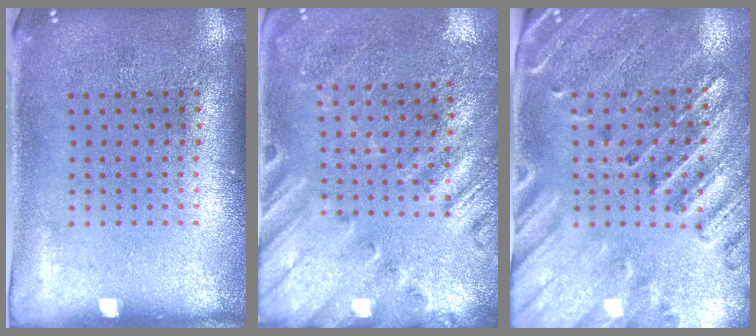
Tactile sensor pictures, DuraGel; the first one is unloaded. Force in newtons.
{"total": 2.2, "press": 1.8, "slide": 1.2}
{"total": 2.6, "press": 2.4, "slide": 0.9}